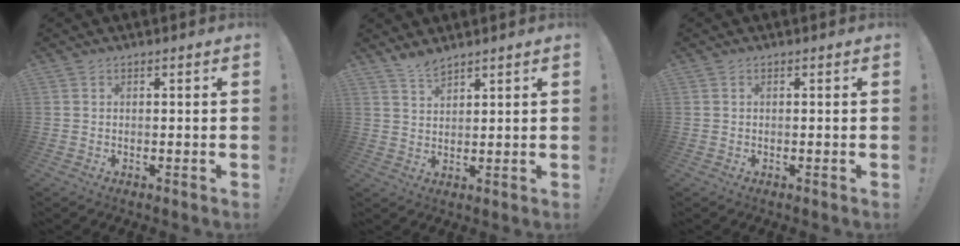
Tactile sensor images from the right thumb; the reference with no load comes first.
{"total": 4.3, "force": [3.9, 0.9, 1.5], "torque": [-0.020, -0.028, 0.070]}
{"total": 0.0}